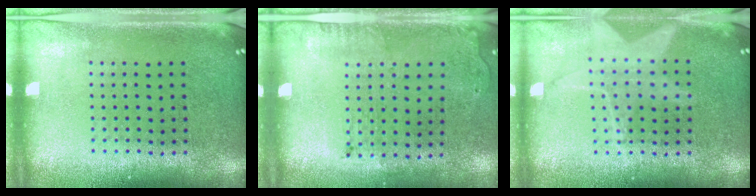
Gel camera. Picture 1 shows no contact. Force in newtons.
{"total": 1.8, "press": 1.2, "slide": 1.4}
{"total": 1.3, "press": 1.2, "slide": 0.4}